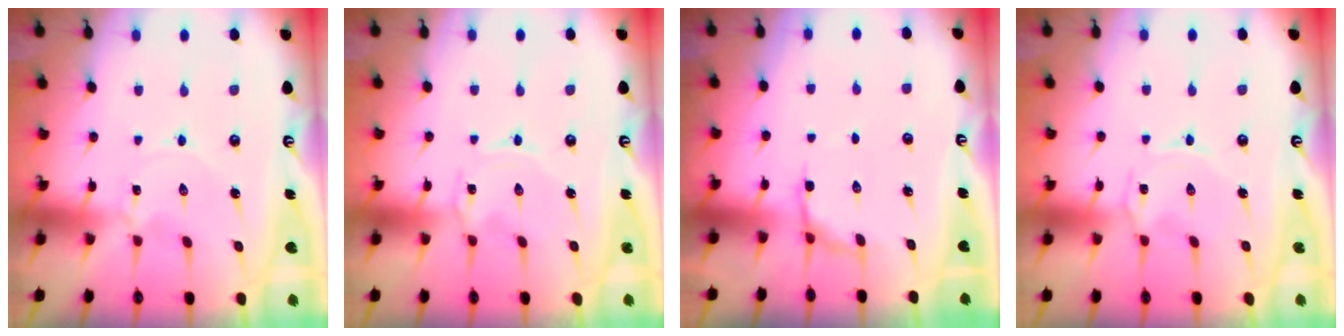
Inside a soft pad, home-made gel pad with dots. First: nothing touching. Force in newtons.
{"total": 0.0}
{"total": 5.5, "press": 5.1, "slide": 2.0}
{"total": 0.0}